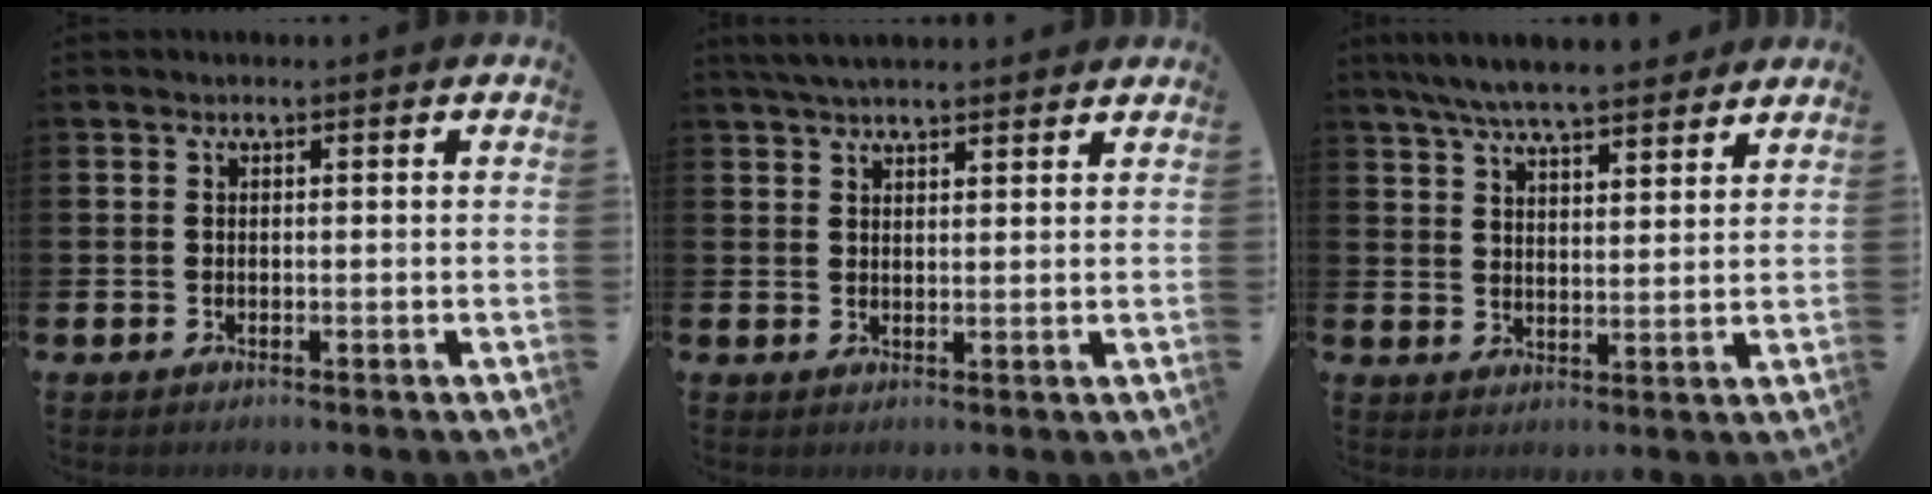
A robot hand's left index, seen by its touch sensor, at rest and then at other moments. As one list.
[{"total": 4.2, "force": [3.9, 0.9, 1.2], "torque": [-0.030, -0.009, 0.072]}, {"total": 7.2, "force": [6.8, 1.0, 2.1], "torque": [-0.059, -0.029, 0.124]}]